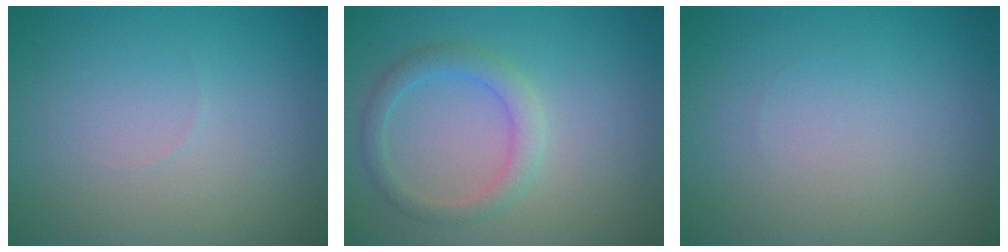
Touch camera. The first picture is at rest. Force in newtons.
{"total": 2.5, "press": 2.5, "slide": 0.3}
{"total": 0.0}